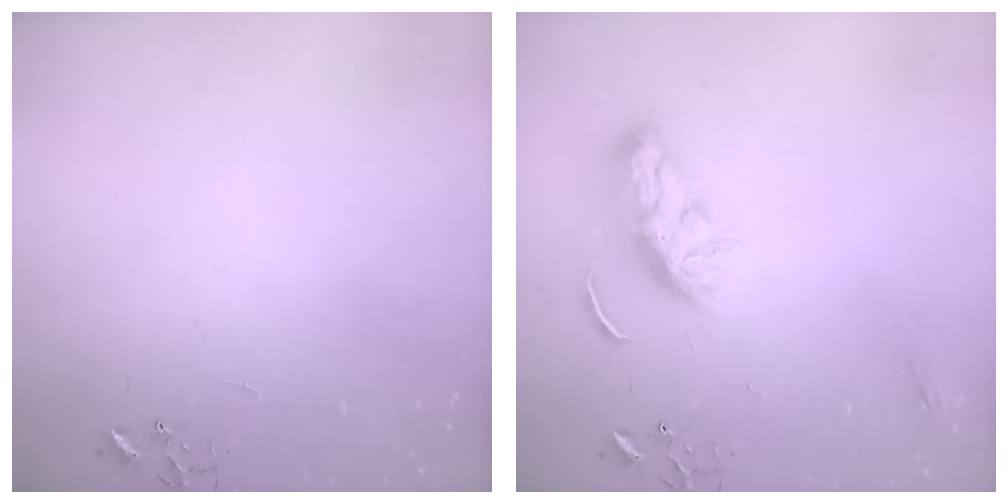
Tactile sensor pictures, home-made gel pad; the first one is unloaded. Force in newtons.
{"total": 8.8, "press": 8.8, "slide": 0.5}